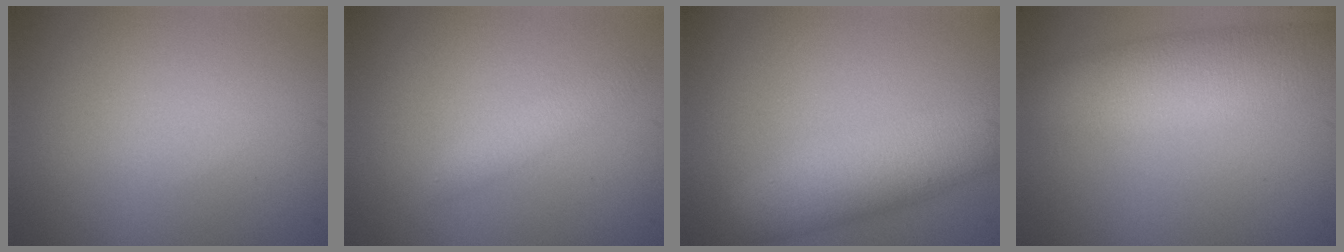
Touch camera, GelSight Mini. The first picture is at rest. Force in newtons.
{"total": 1.7, "press": 1.7, "slide": 0.1}
{"total": 5.6, "press": 5.6, "slide": 0.2}
{"total": 7.4, "press": 7.4, "slide": 0.2}